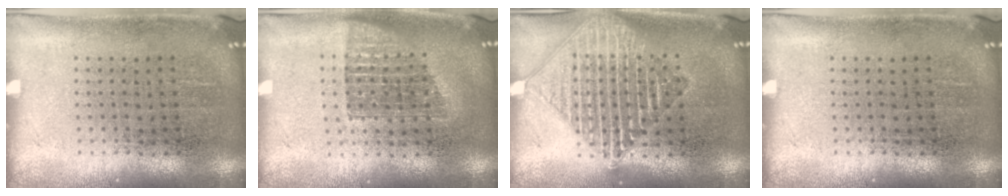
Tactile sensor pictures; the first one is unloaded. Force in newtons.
{"total": 1.2, "press": 1.0, "slide": 0.7}
{"total": 2.3, "press": 2.3, "slide": 0.4}
{"total": 0.0}